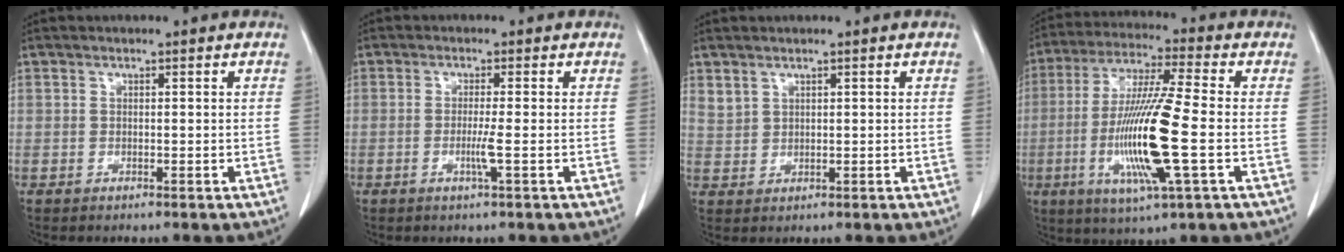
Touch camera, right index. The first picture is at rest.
{"total": 2.5, "force": [-0.7, -0.5, 2.3], "torque": [-0.045, -0.005, -0.014]}
{"total": 2.1, "force": [1.8, 1.1, 0.4], "torque": [-0.004, 0.002, 0.040]}
{"total": 15.3, "force": [-3.1, 0.3, 15.0], "torque": [-0.303, -0.017, -0.064]}